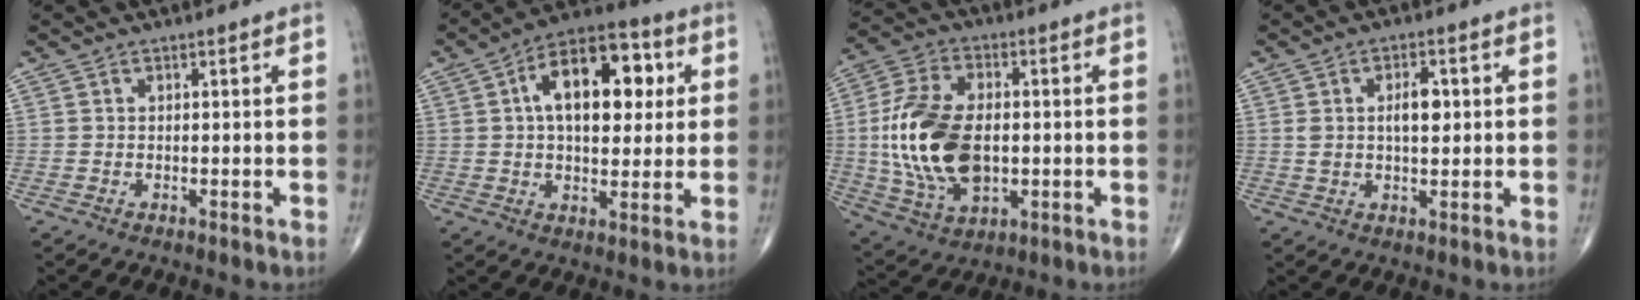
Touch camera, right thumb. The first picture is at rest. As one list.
[{"total": 16.7, "force": [3.8, 9.2, 13.4], "torque": [-0.175, 0.013, 0.051]}, {"total": 18.9, "force": [-0.6, 11.2, 15.2], "torque": [-0.296, 0.000, -0.003]}, {"total": 5.4, "force": [1.0, 2.7, 4.6], "torque": [-0.070, 0.001, 0.017]}]